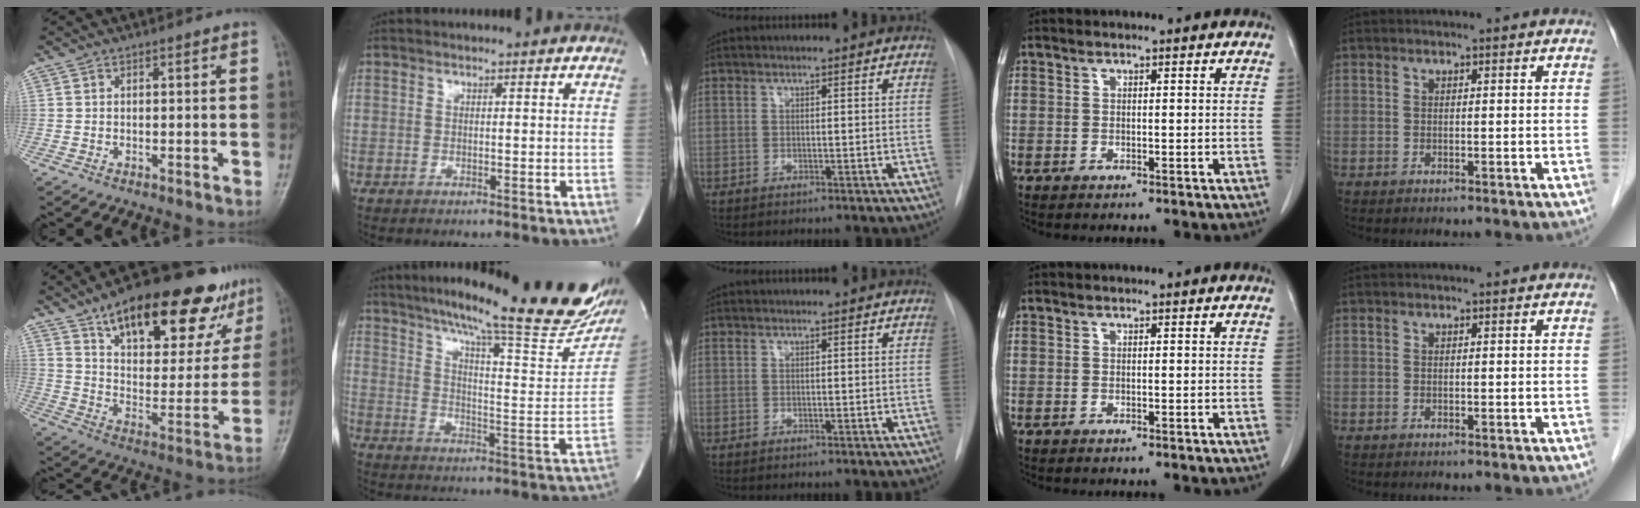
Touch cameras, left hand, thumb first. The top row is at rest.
{"thumb": {"total": 26.8, "force": [16.8, 11.0, 17.7], "torque": [-0.209, -0.038, 0.256]}, "index": {"total": 29.9, "force": [24.4, 2.7, 17.0], "torque": [-0.240, -0.060, 0.317]}}